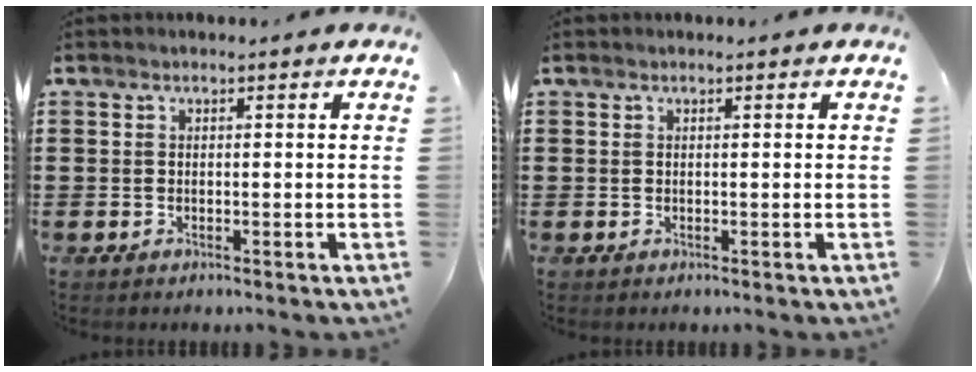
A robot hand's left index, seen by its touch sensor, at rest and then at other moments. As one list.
[{"total": 0.0}]